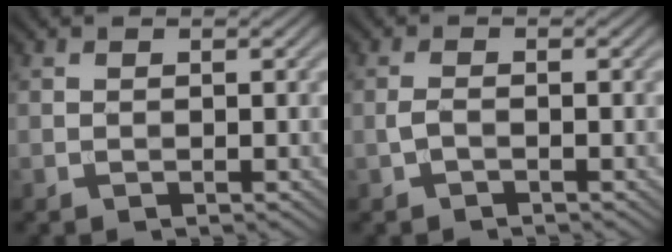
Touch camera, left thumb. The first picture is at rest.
{"total": 1.3, "force": [-0.6, 0.5, 1.0], "torque": [-0.025, 0.003, -0.016]}